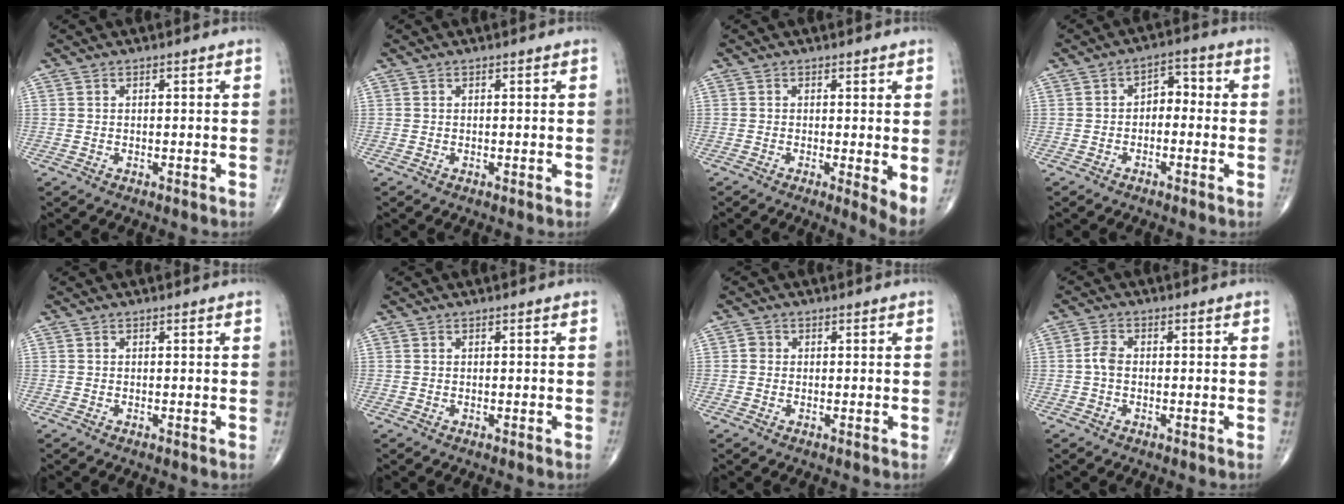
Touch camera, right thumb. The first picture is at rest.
{"total": 0.0}
{"total": 3.8, "force": [-0.1, 0.7, 3.7], "torque": [-0.058, -0.013, -0.006]}
{"total": 4.2, "force": [-0.7, 2.8, 3.0], "torque": [-0.023, 0.027, -0.024]}
{"total": 0.0}
{"total": 0.0}
{"total": 1.1, "force": [0.0, 1.0, 0.3], "torque": [0.000, 0.003, -0.004]}
{"total": 2.6, "force": [-0.4, 1.7, 2.0], "torque": [-0.038, 0.006, -0.014]}